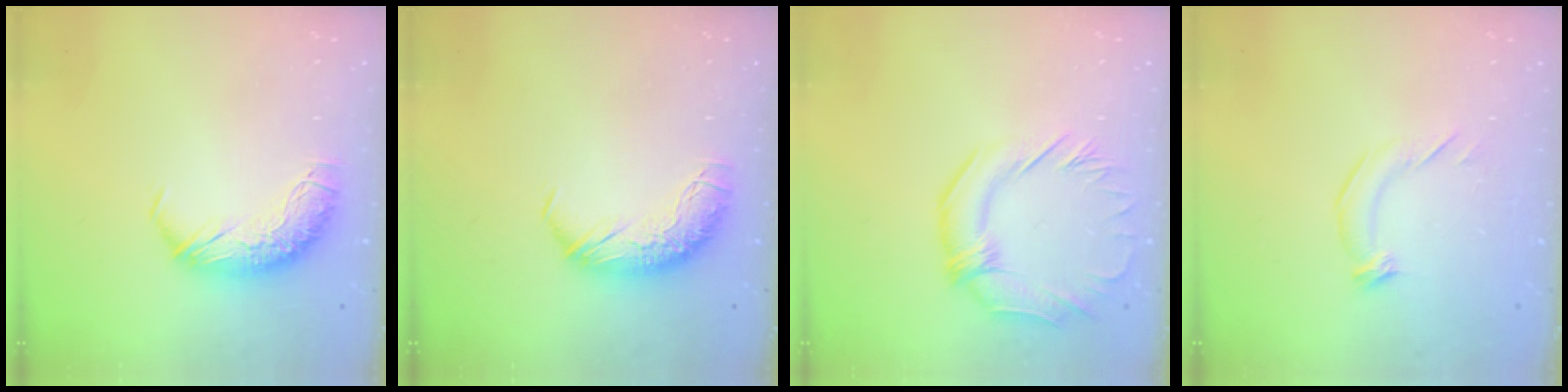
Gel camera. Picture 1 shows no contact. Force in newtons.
{"total": 0.0}
{"total": 2.6, "press": 2.2, "slide": 1.4}
{"total": 4.0, "press": 3.8, "slide": 1.2}